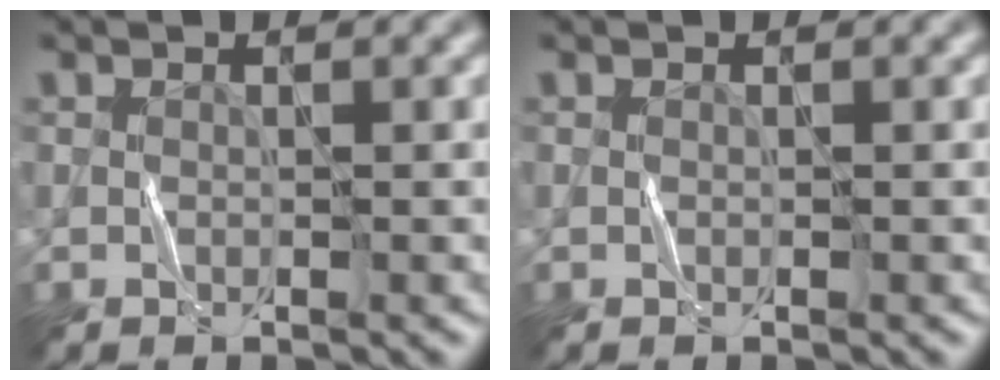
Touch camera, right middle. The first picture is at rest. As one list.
[{"total": 0.0}]